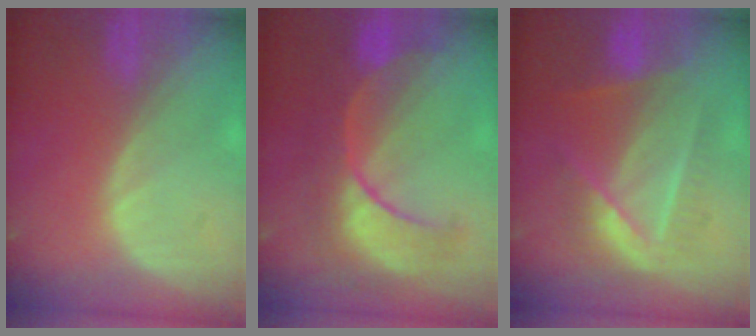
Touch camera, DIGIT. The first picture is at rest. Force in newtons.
{"total": 9.1, "press": 9.1, "slide": 0.7}
{"total": 7.1, "press": 6.8, "slide": 2.2}